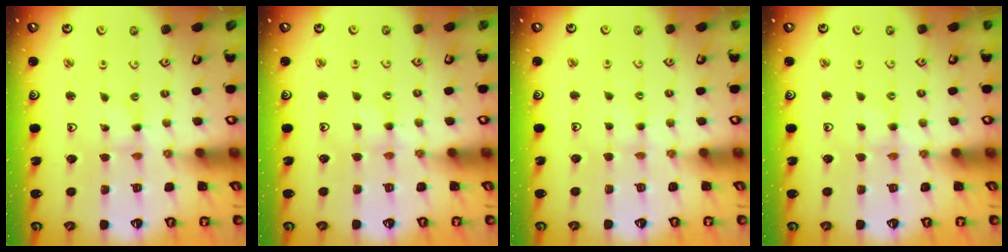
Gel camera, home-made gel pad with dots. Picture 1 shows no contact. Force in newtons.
{"total": 1.6, "press": 1.6, "slide": 0.4}
{"total": 2.5, "press": 2.5, "slide": 0.3}
{"total": 1.6, "press": 1.6, "slide": 0.3}